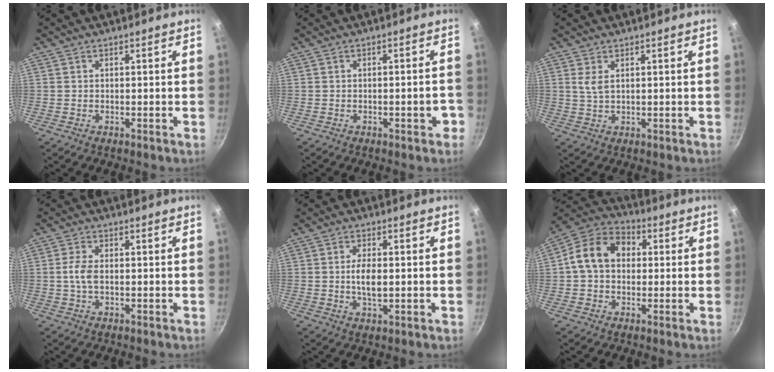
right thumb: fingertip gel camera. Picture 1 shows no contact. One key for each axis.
{"total": 3.2, "fx": -1.5, "fy": 1.2, "fz": 2.5, "tx": -0.017, "ty": 0.014, "tz": -0.021}
{"total": 2.7, "fx": 1.0, "fy": 1.3, "fz": 2.1, "tx": -0.041, "ty": -0.006, "tz": 0.022}
{"total": 3.6, "fx": -0.1, "fy": 2.0, "fz": 3.0, "tx": -0.064, "ty": 0.006, "tz": -0.005}
{"total": 4.7, "fx": -0.2, "fy": 2.0, "fz": 4.3, "tx": -0.078, "ty": 0.000, "tz": -0.004}
{"total": 11.9, "fx": 1.2, "fy": 9.3, "fz": 7.4, "tx": -0.096, "ty": 0.029, "tz": -0.003}